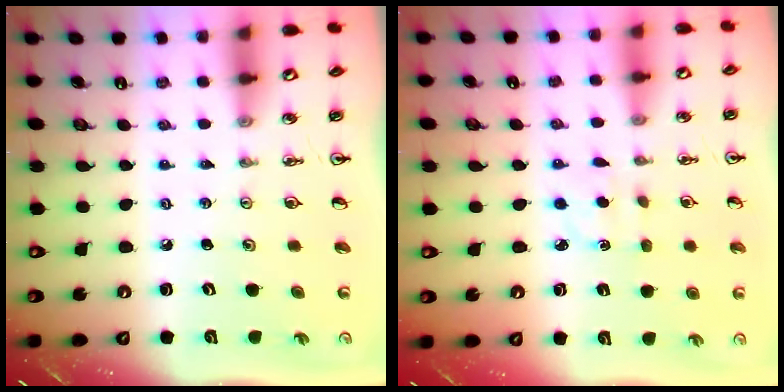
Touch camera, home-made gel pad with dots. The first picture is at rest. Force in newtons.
{"total": 2.2, "press": 2.1, "slide": 0.6}